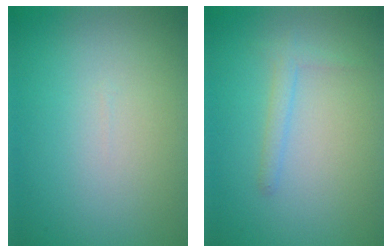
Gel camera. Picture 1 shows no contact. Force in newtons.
{"total": 1.3, "press": 1.3, "slide": 0.0}